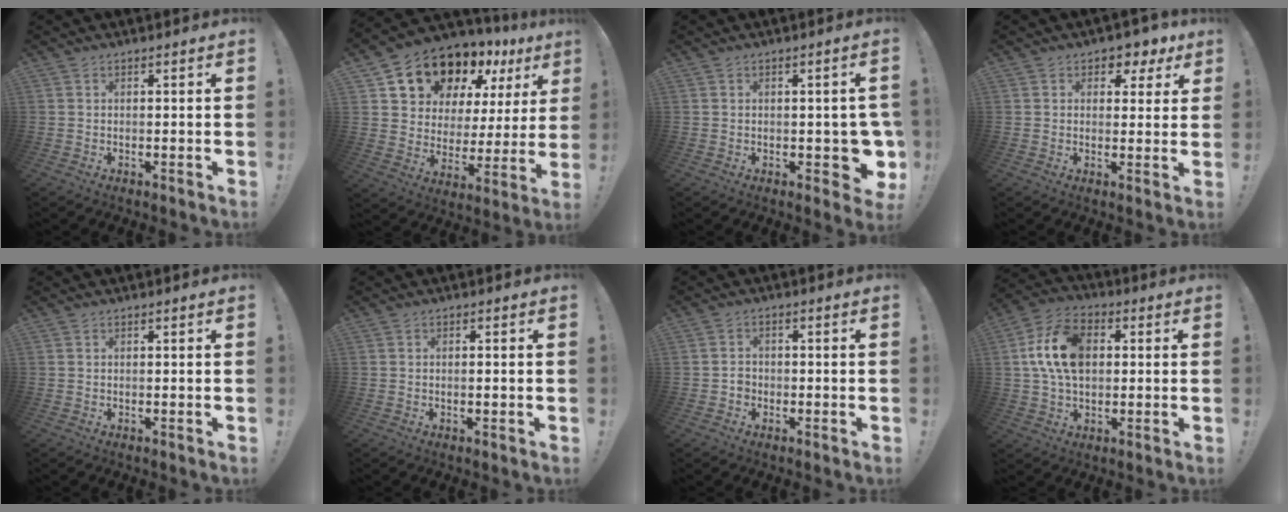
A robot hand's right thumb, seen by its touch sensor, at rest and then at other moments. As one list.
[{"total": 14.2, "force": [11.5, 7.0, 4.4], "torque": [-0.068, -0.099, 0.215]}, {"total": 6.1, "force": [-1.2, 3.6, 4.7], "torque": [-0.042, 0.004, -0.013]}, {"total": 4.9, "force": [2.8, 3.7, 1.6], "torque": [-0.003, -0.022, 0.047]}, {"total": 0.0}, {"total": 0.7, "force": [-0.2, 0.0, 0.7], "torque": [-0.009, -0.001, -0.004]}, {"total": 2.5, "force": [-1.1, 2.0, 0.9], "torque": [-0.006, 0.003, -0.022]}, {"total": 15.8, "force": [2.5, 10.6, 11.4], "torque": [-0.209, 0.010, 0.047]}]